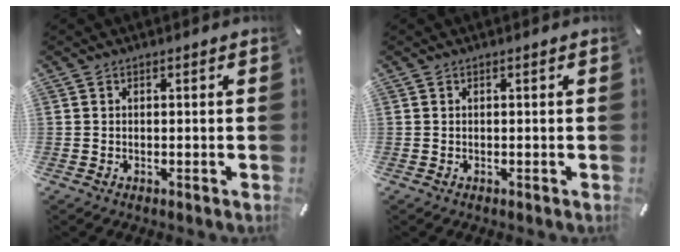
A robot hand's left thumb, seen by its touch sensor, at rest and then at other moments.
{"total": 0.0}